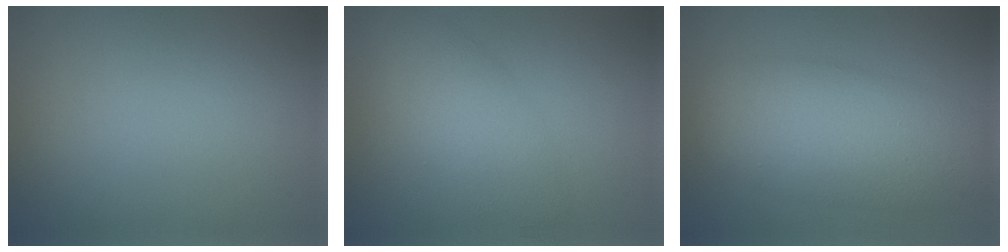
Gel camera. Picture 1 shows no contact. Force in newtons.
{"total": 4.5, "press": 4.5, "slide": 0.2}
{"total": 7.9, "press": 7.9, "slide": 0.4}